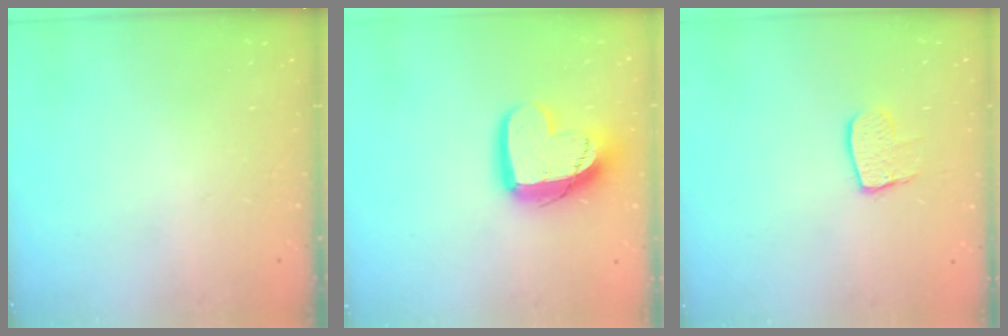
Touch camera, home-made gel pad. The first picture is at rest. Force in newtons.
{"total": 16.0, "press": 15.9, "slide": 1.5}
{"total": 8.0, "press": 8.0, "slide": 0.5}